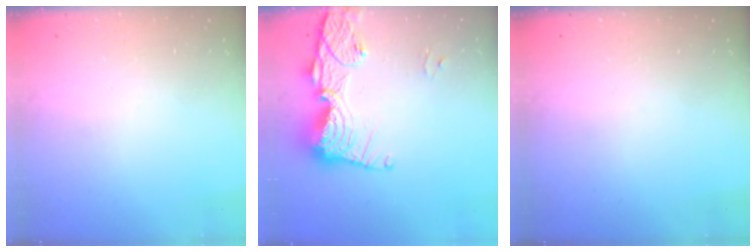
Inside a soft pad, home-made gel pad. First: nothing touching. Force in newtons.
{"total": 17.4, "press": 17.3, "slide": 1.4}
{"total": 0.0}